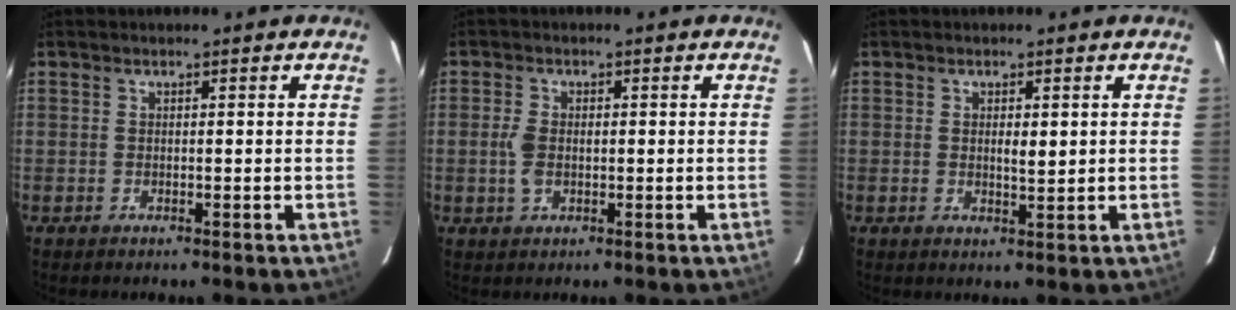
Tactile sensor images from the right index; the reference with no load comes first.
{"total": 3.2, "force": [-0.3, 1.8, 2.7], "torque": [-0.065, 0.008, -0.003]}
{"total": 2.2, "force": [0.4, 0.6, 2.1], "torque": [-0.034, -0.003, 0.008]}